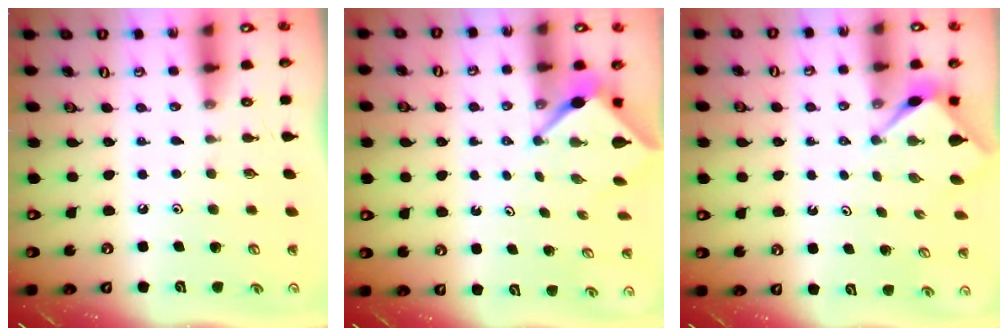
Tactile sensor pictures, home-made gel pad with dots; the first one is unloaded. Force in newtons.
{"total": 3.3, "press": 3.3, "slide": 0.2}
{"total": 2.8, "press": 2.8, "slide": 0.2}